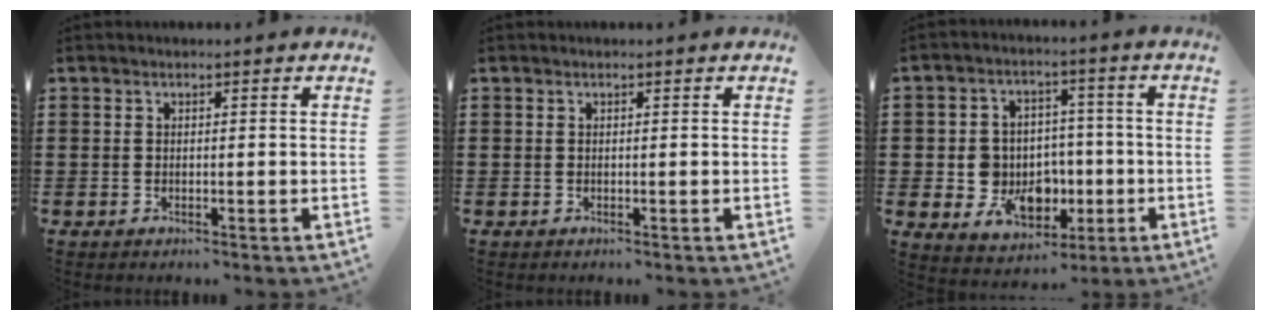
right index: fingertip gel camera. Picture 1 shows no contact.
{"total": 0.0}
{"total": 8.3, "force": [-0.9, 7.5, 3.5], "torque": [-0.067, 0.008, -0.007]}